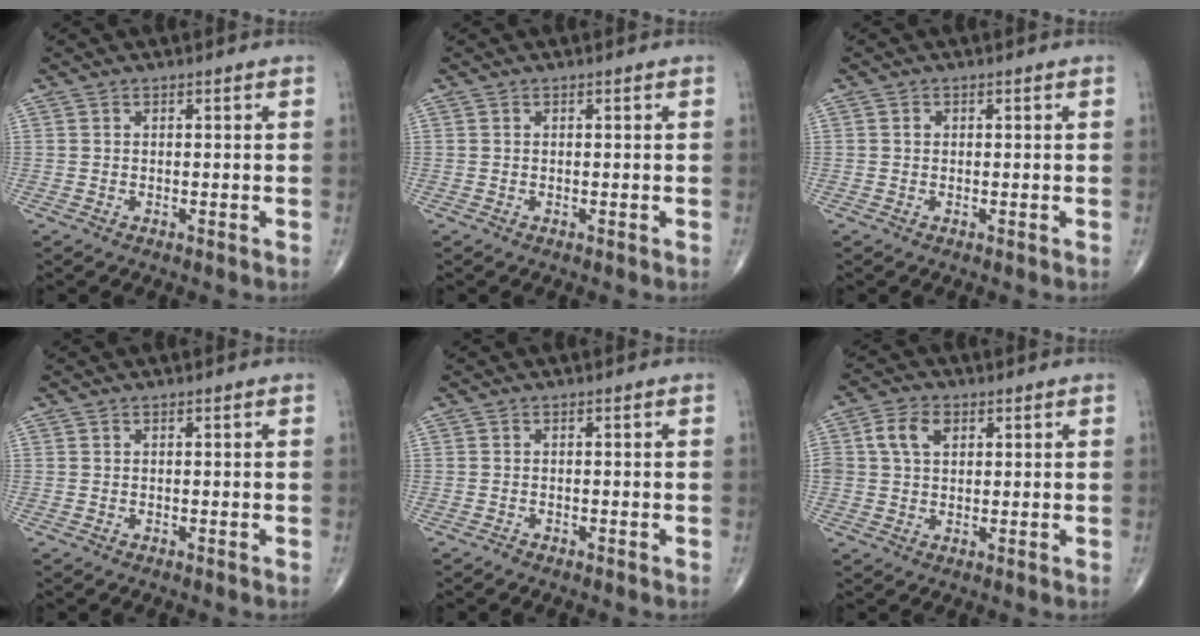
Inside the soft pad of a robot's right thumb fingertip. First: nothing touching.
{"total": 0.0}
{"total": 0.7, "force": [0.1, 0.6, 0.3], "torque": [-0.002, 0.001, 0.000]}
{"total": 0.0}
{"total": 0.5, "force": [-0.5, 0.1, 0.1], "torque": [-0.005, -0.002, -0.012]}
{"total": 6.1, "force": [1.9, 4.2, 4.0], "torque": [-0.071, 0.009, 0.033]}